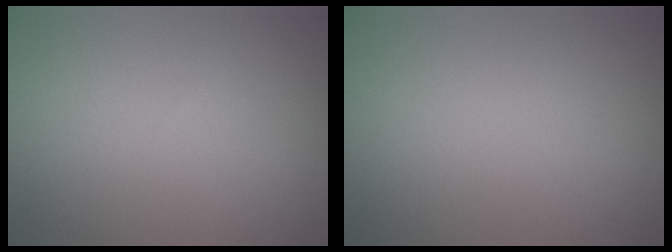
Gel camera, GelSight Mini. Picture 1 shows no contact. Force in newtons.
{"total": 0.0}